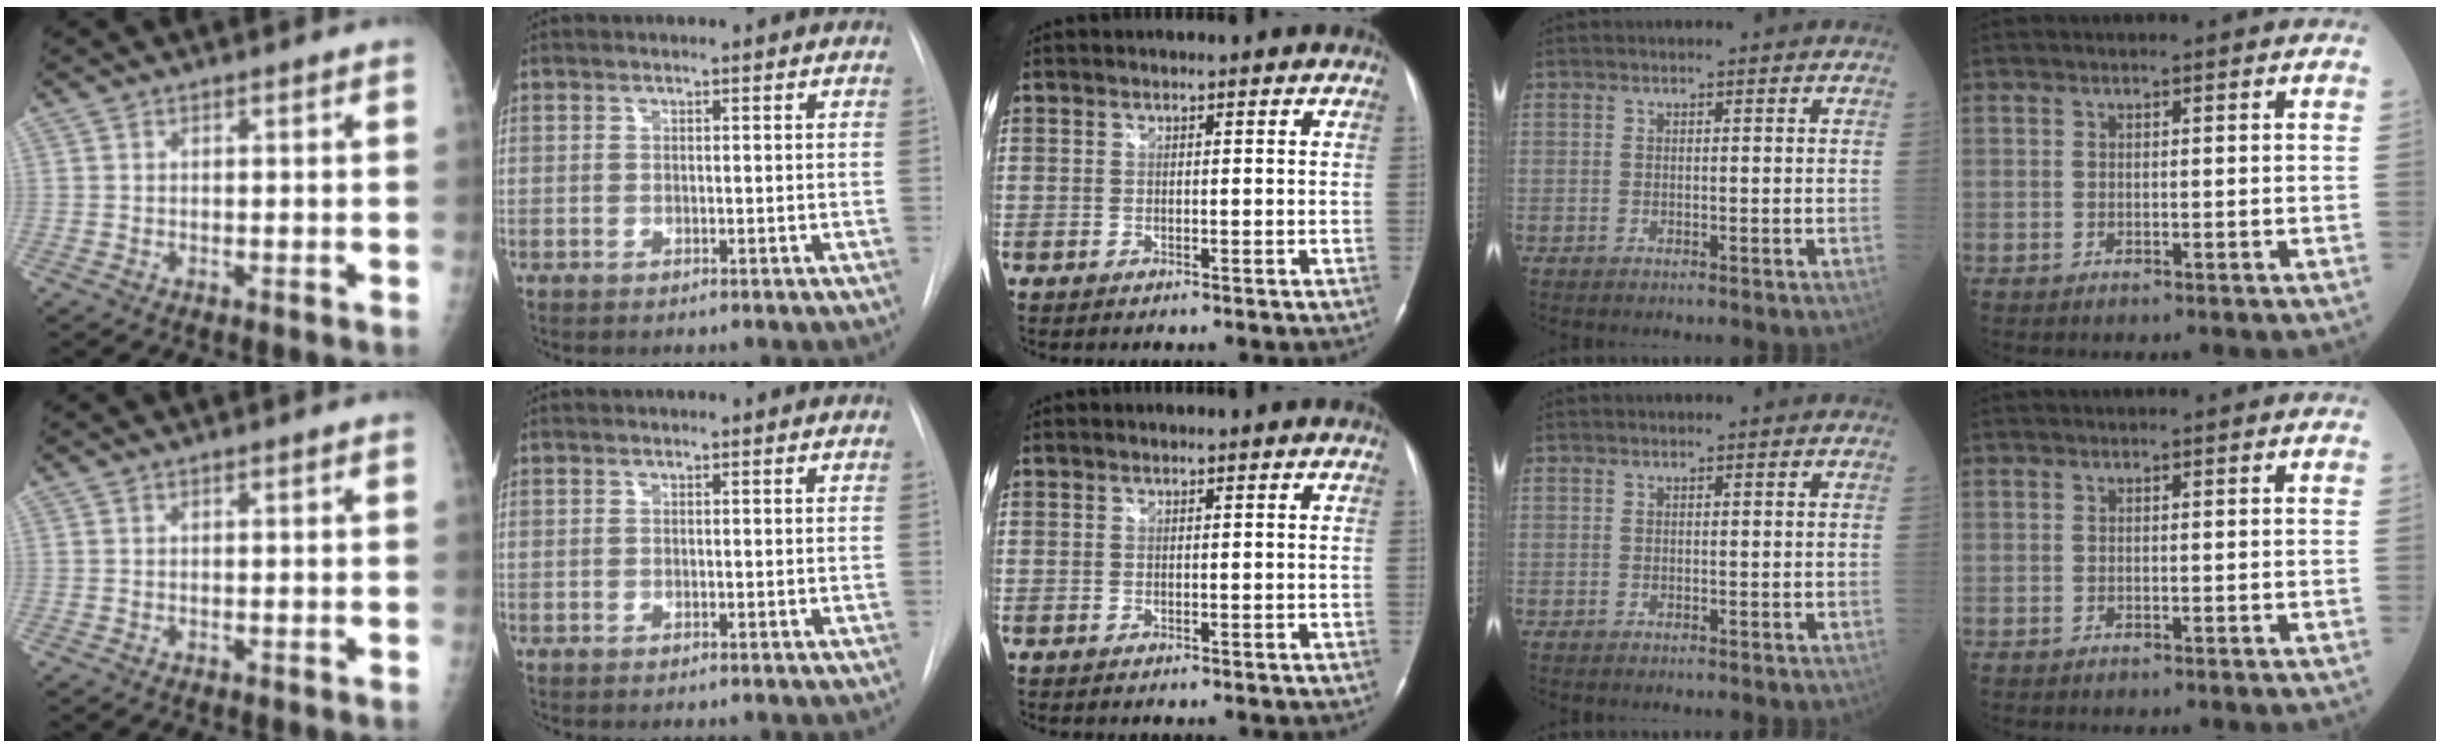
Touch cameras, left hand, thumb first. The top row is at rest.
{}